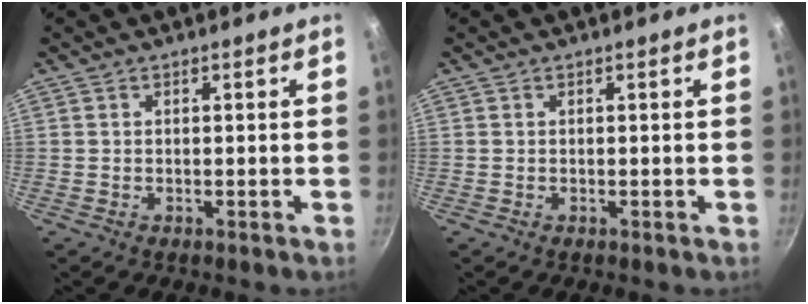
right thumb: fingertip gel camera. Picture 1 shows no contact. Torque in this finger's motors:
{"motor_torque": [0.00, 0.00, -0.11, 0.10, 0.00]}